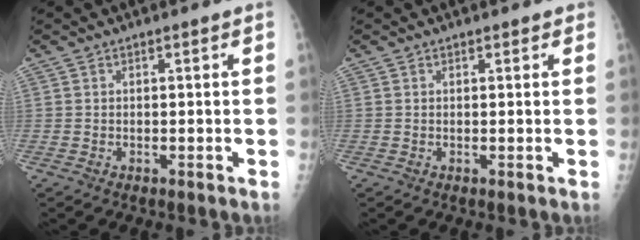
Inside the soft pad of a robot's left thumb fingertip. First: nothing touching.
{"total": 0.9, "force": [0.8, 0.6, 0.1], "torque": [0.008, -0.004, 0.006]}